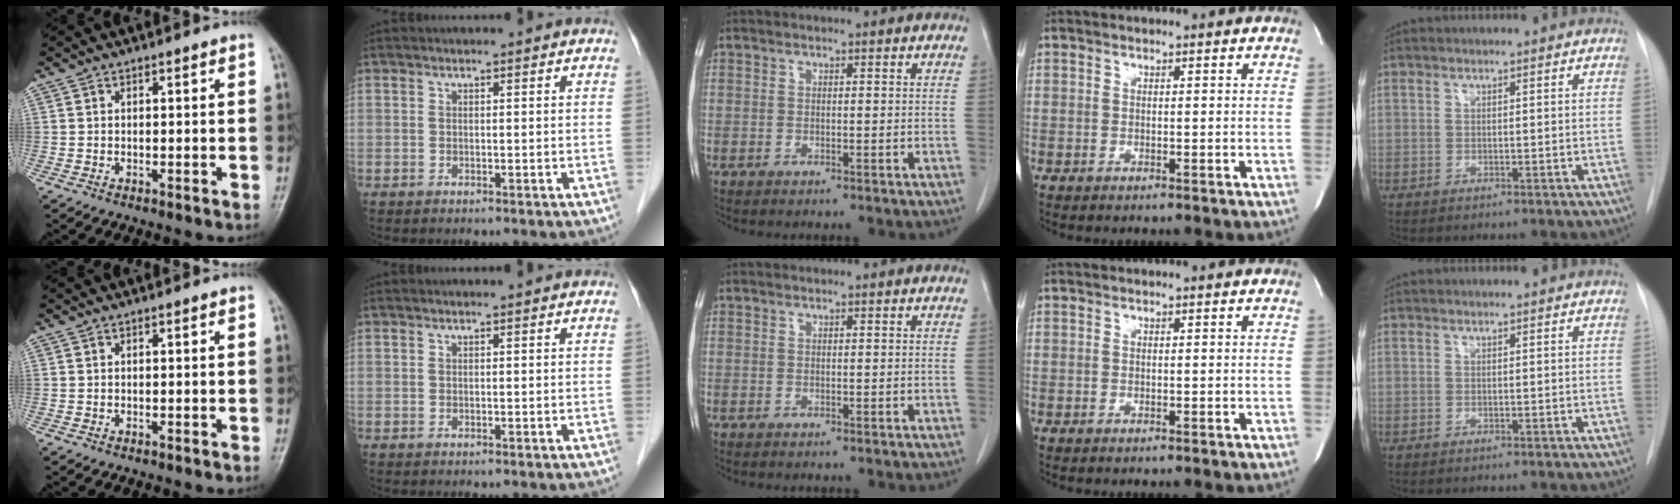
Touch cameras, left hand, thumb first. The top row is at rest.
{}